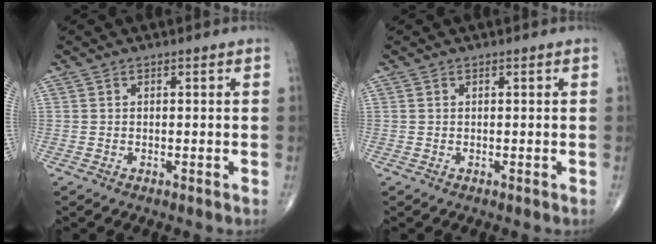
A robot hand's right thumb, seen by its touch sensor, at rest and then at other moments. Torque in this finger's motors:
{"motor_torque": [-0.08, -0.04, -0.26, 0.01, 0.00]}